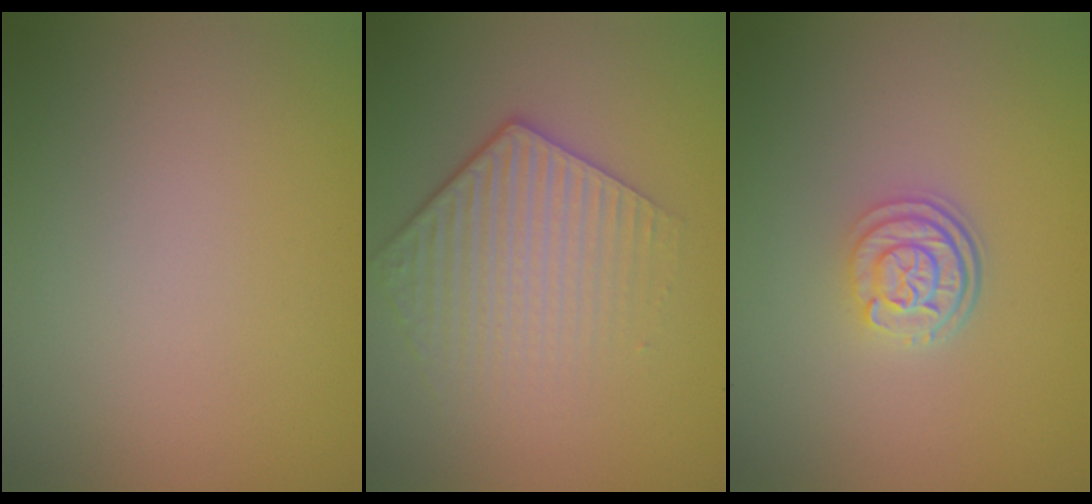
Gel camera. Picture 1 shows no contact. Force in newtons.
{"total": 4.3, "press": 3.1, "slide": 2.9}
{"total": 3.2, "press": 2.5, "slide": 2.0}